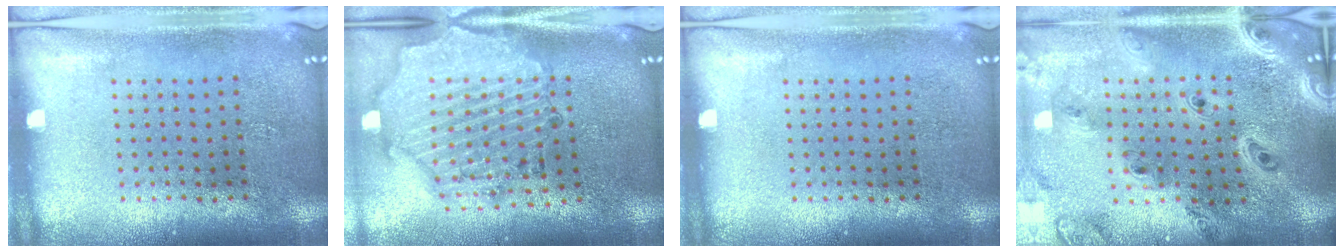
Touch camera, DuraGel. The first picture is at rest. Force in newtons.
{"total": 2.1, "press": 2.0, "slide": 0.4}
{"total": 0.0}
{"total": 2.9, "press": 2.4, "slide": 1.6}